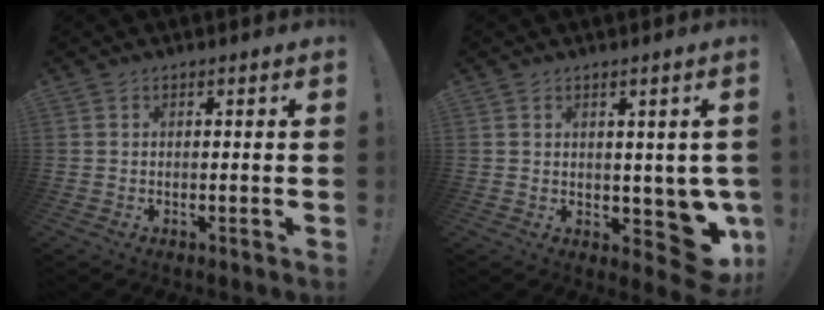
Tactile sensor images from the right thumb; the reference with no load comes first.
{"total": 8.0, "force": [-0.5, 5.5, 5.8], "torque": [-0.045, -0.010, 0.006]}